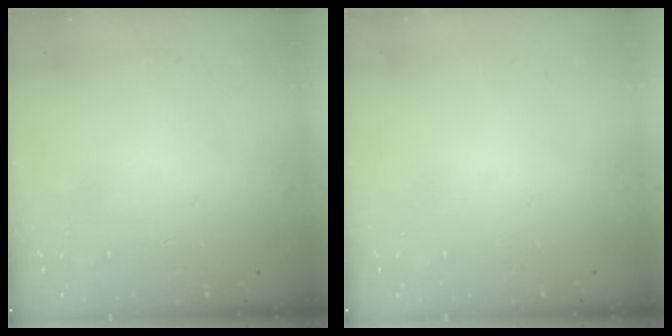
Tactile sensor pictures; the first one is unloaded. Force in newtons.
{"total": 0.0}